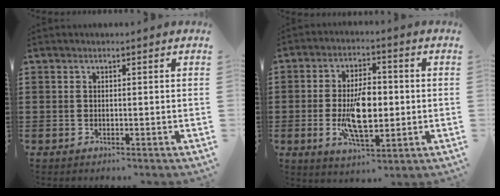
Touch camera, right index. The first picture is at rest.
{"total": 10.0, "force": [-1.0, 4.7, 8.8], "torque": [-0.177, -0.005, -0.023]}